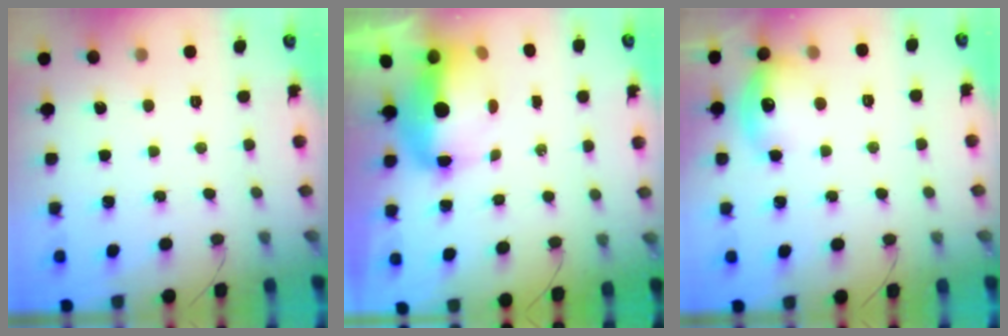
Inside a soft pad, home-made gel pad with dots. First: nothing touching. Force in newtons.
{"total": 8.7, "press": 8.6, "slide": 1.7}
{"total": 12.8, "press": 12.8, "slide": 0.9}